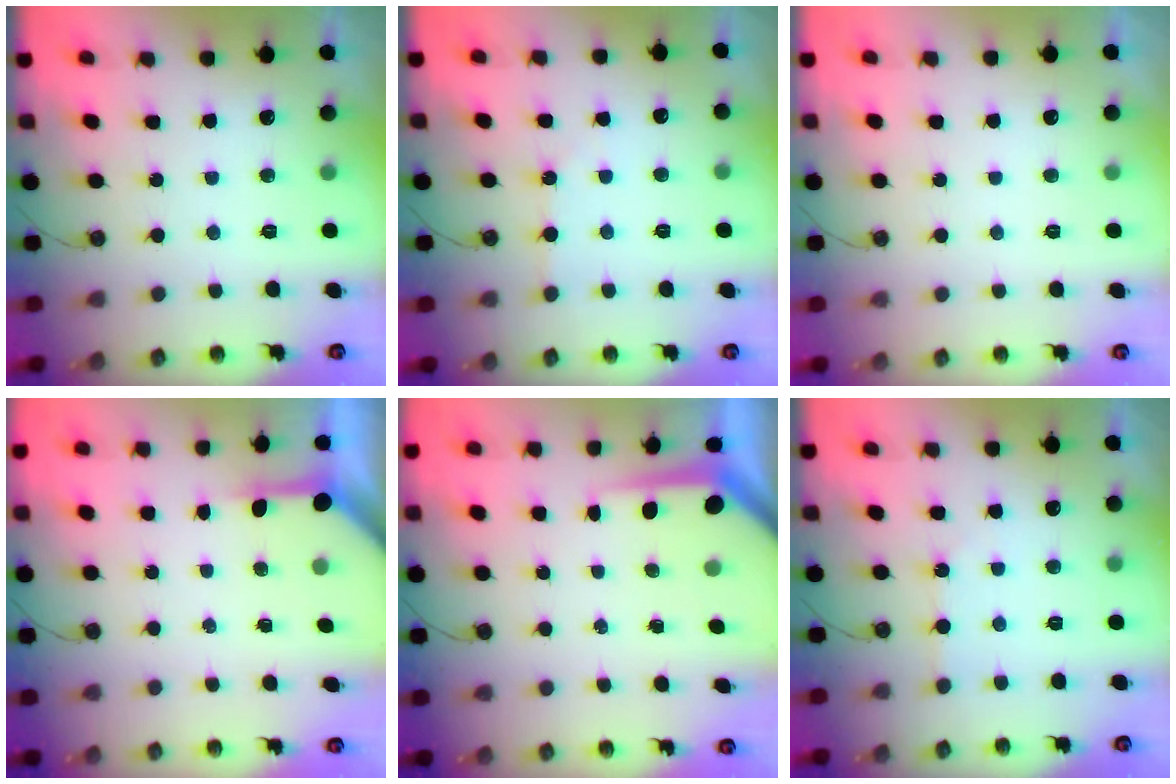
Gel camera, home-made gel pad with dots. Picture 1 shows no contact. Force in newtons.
{"total": 1.9, "press": 1.8, "slide": 0.4}
{"total": 0.0}
{"total": 3.5, "press": 3.5, "slide": 0.5}
{"total": 5.6, "press": 5.6, "slide": 0.4}
{"total": 1.5, "press": 1.5, "slide": 0.3}